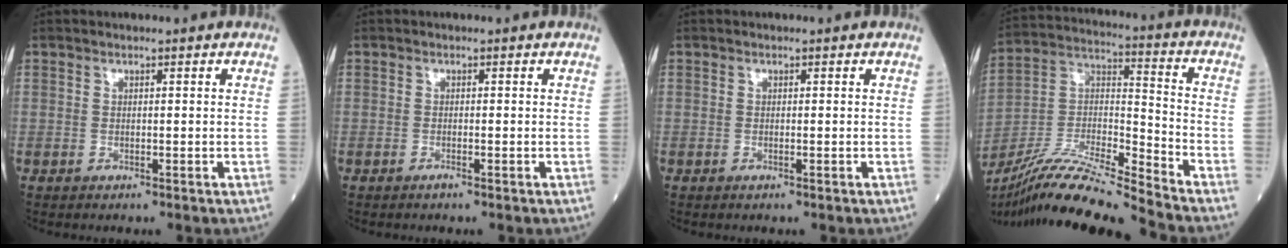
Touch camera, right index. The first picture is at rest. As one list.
[{"total": 0.6, "force": [-0.4, -0.2, 0.4], "torque": [-0.010, 0.000, -0.006]}, {"total": 0.0}, {"total": 17.1, "force": [-15.4, -1.7, 7.1], "torque": [-0.134, 0.008, -0.282]}]